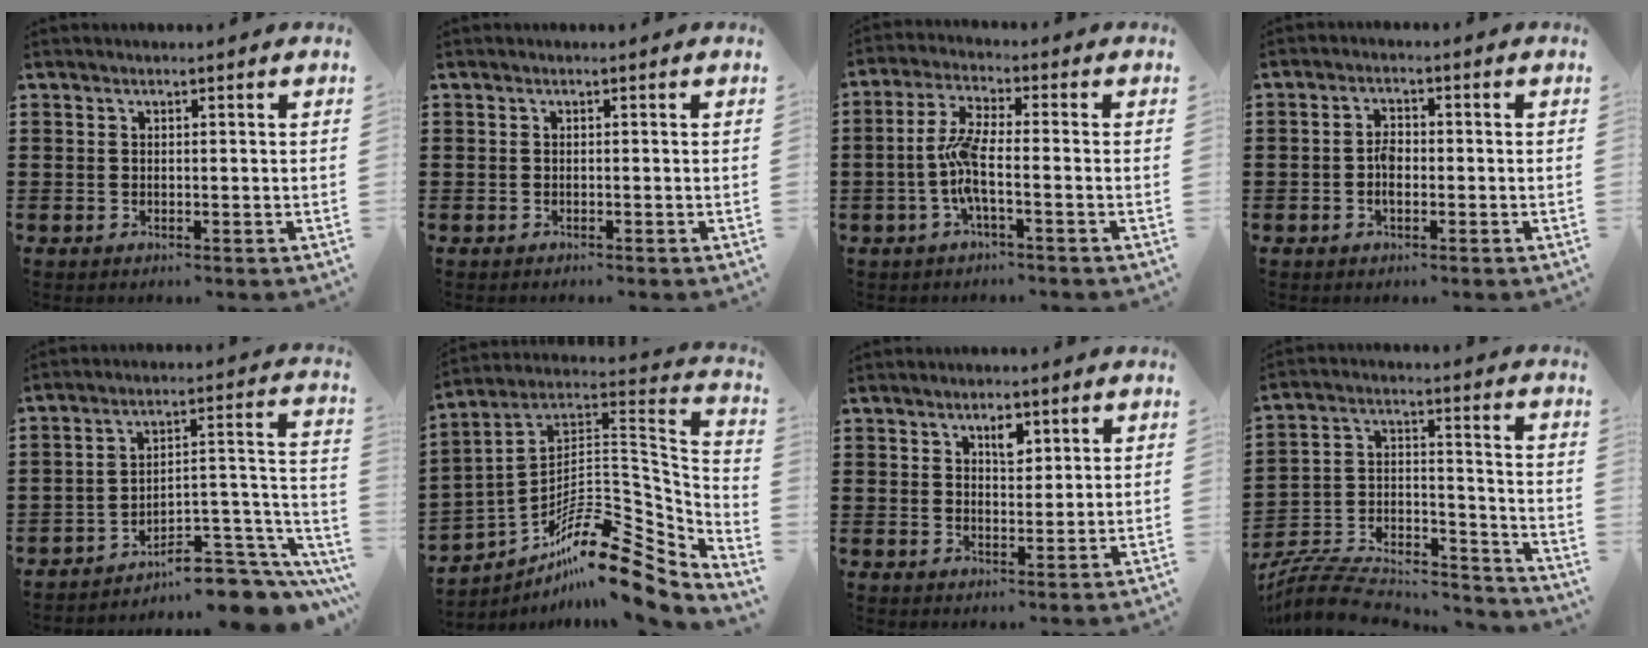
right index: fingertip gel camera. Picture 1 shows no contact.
{"total": 0.6, "force": [-0.5, 0.2, -0.1], "torque": [0.002, 0.002, -0.013]}
{"total": 5.9, "force": [-1.7, 1.3, 5.5], "torque": [-0.134, -0.012, -0.042]}
{"total": 2.7, "force": [-0.8, 1.2, 2.3], "torque": [-0.050, -0.001, -0.016]}
{"total": 8.6, "force": [-6.9, 2.7, 4.4], "torque": [-0.054, 0.012, -0.128]}
{"total": 13.9, "force": [-9.8, 4.8, 8.5], "torque": [-0.134, 0.014, -0.184]}
{"total": 3.1, "force": [1.8, 1.6, 2.0], "torque": [-0.029, 0.000, 0.028]}
{"total": 8.5, "force": [-7.8, 2.6, 2.3], "torque": [-0.043, 0.006, -0.152]}